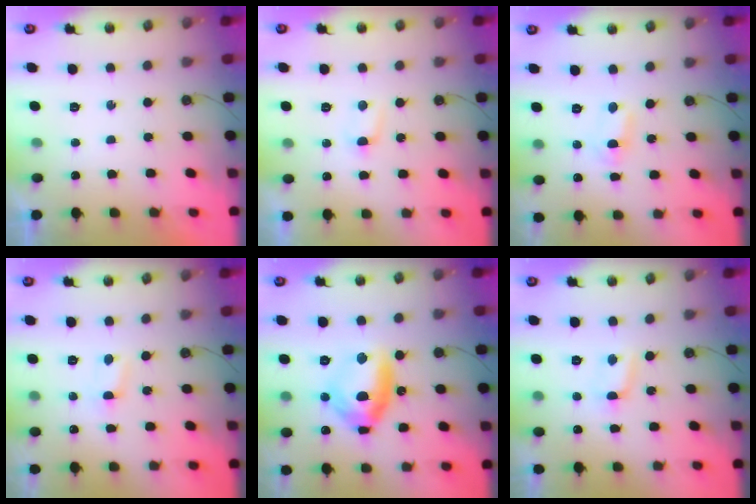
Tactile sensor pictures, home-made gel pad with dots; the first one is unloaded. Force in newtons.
{"total": 3.0, "press": 3.0, "slide": 0.3}
{"total": 1.5, "press": 1.3, "slide": 0.7}
{"total": 0.8, "press": 0.8, "slide": 0.1}
{"total": 13.7, "press": 13.6, "slide": 1.9}
{"total": 2.5, "press": 2.5, "slide": 0.3}